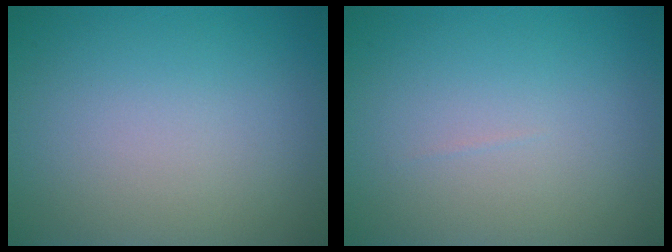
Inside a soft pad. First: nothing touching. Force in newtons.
{"total": 0.0}